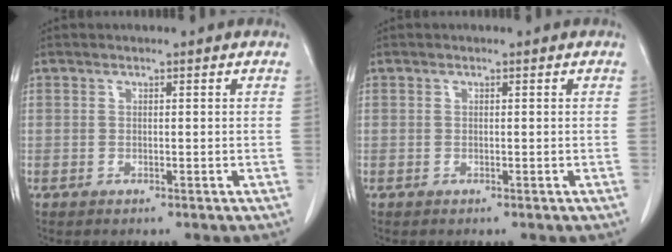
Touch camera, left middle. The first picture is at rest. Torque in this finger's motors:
{"motor_torque": [0.00, 0.00, 0.00, 0.00]}